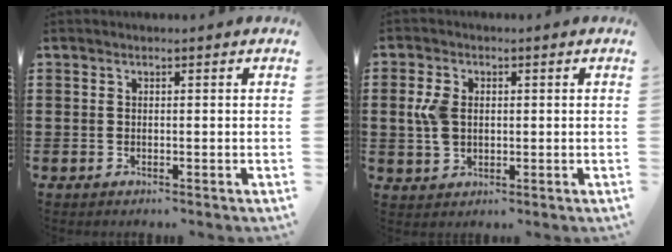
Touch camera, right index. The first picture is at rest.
{"total": 4.5, "force": [0.5, 3.1, 3.3], "torque": [-0.093, 0.004, 0.001]}